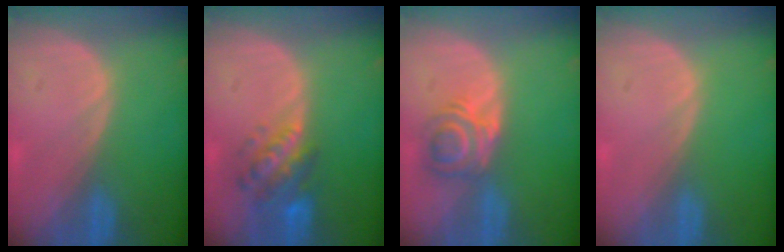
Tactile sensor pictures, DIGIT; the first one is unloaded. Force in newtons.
{"total": 6.2, "press": 6.0, "slide": 1.5}
{"total": 5.7, "press": 5.1, "slide": 2.5}
{"total": 0.0}